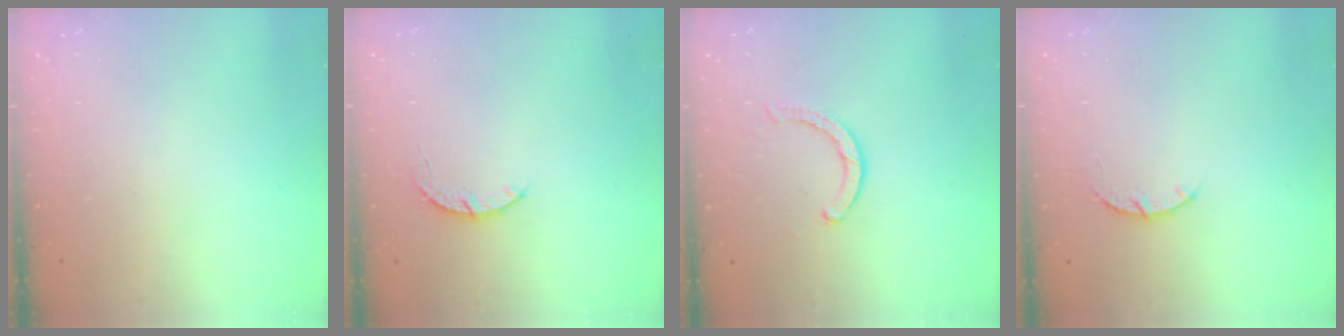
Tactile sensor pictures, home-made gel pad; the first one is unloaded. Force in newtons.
{"total": 3.0, "press": 3.0, "slide": 0.5}
{"total": 2.8, "press": 2.8, "slide": 0.2}
{"total": 3.0, "press": 2.9, "slide": 0.5}